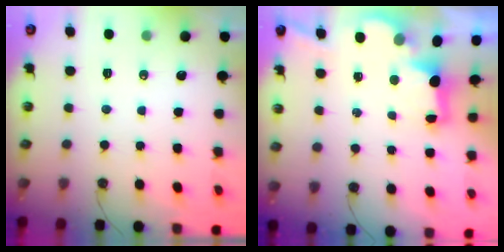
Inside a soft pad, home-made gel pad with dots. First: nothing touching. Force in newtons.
{"total": 2.6, "press": 2.5, "slide": 0.9}